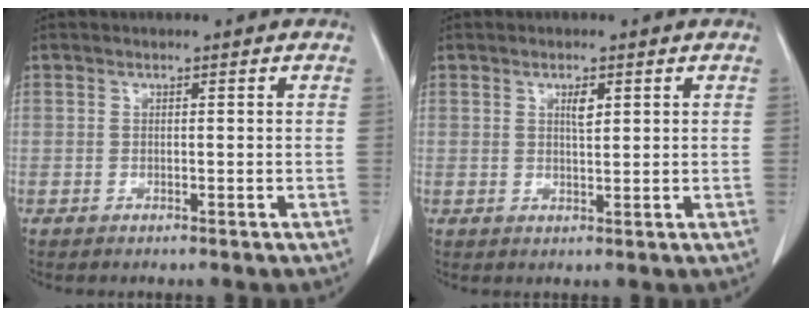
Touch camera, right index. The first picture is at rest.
{"total": 2.1, "force": [0.9, 0.6, 1.8], "torque": [-0.031, -0.002, 0.016]}